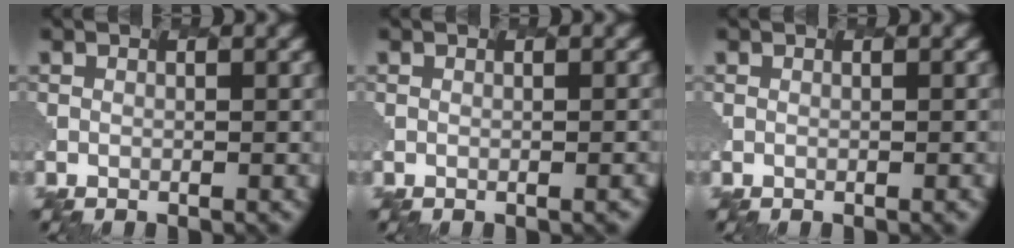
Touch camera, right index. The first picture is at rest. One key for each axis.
{"total": 1.4, "fx": -0.4, "fy": 0.6, "fz": 1.2, "tx": -0.004, "ty": 0.002, "tz": 0.000}
{"total": 1.2, "fx": -0.3, "fy": 0.5, "fz": 1.0, "tx": -0.006, "ty": 0.004, "tz": -0.002}